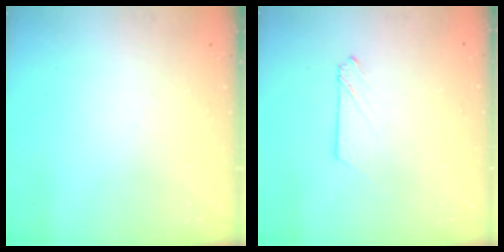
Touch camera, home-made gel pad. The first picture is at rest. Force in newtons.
{"total": 2.6, "press": 2.6, "slide": 0.3}